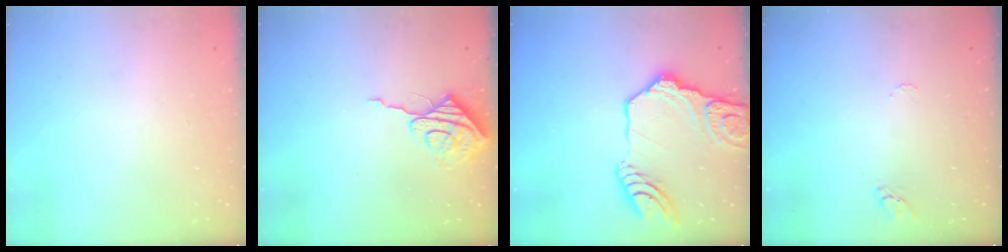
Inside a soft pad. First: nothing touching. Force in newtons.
{"total": 8.2, "press": 8.2, "slide": 0.5}
{"total": 20.6, "press": 20.4, "slide": 2.7}
{"total": 4.0, "press": 4.0, "slide": 0.3}